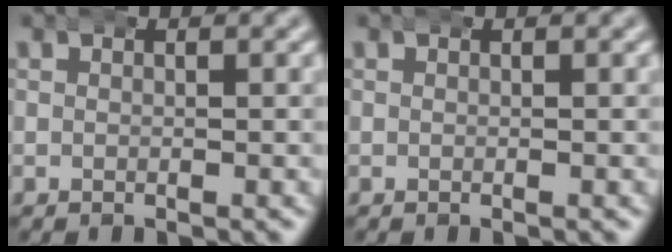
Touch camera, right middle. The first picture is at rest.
{"total": 0.0}